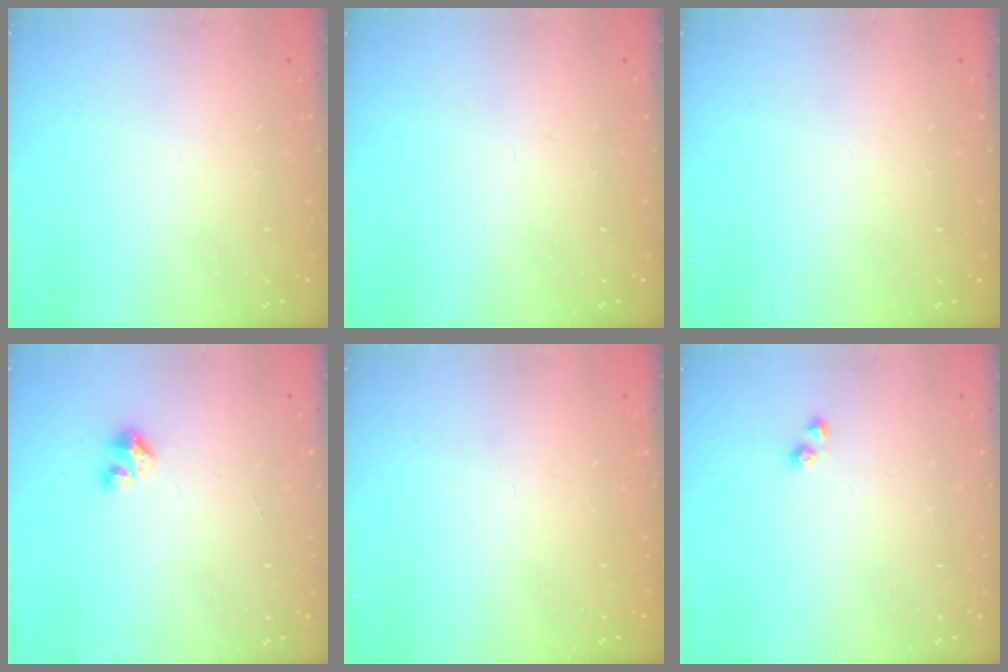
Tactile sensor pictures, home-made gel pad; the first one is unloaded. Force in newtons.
{"total": 0.0}
{"total": 0.0}
{"total": 2.5, "press": 2.5, "slide": 0.3}
{"total": 0.7, "press": 0.6, "slide": 0.3}
{"total": 3.1, "press": 3.0, "slide": 0.5}